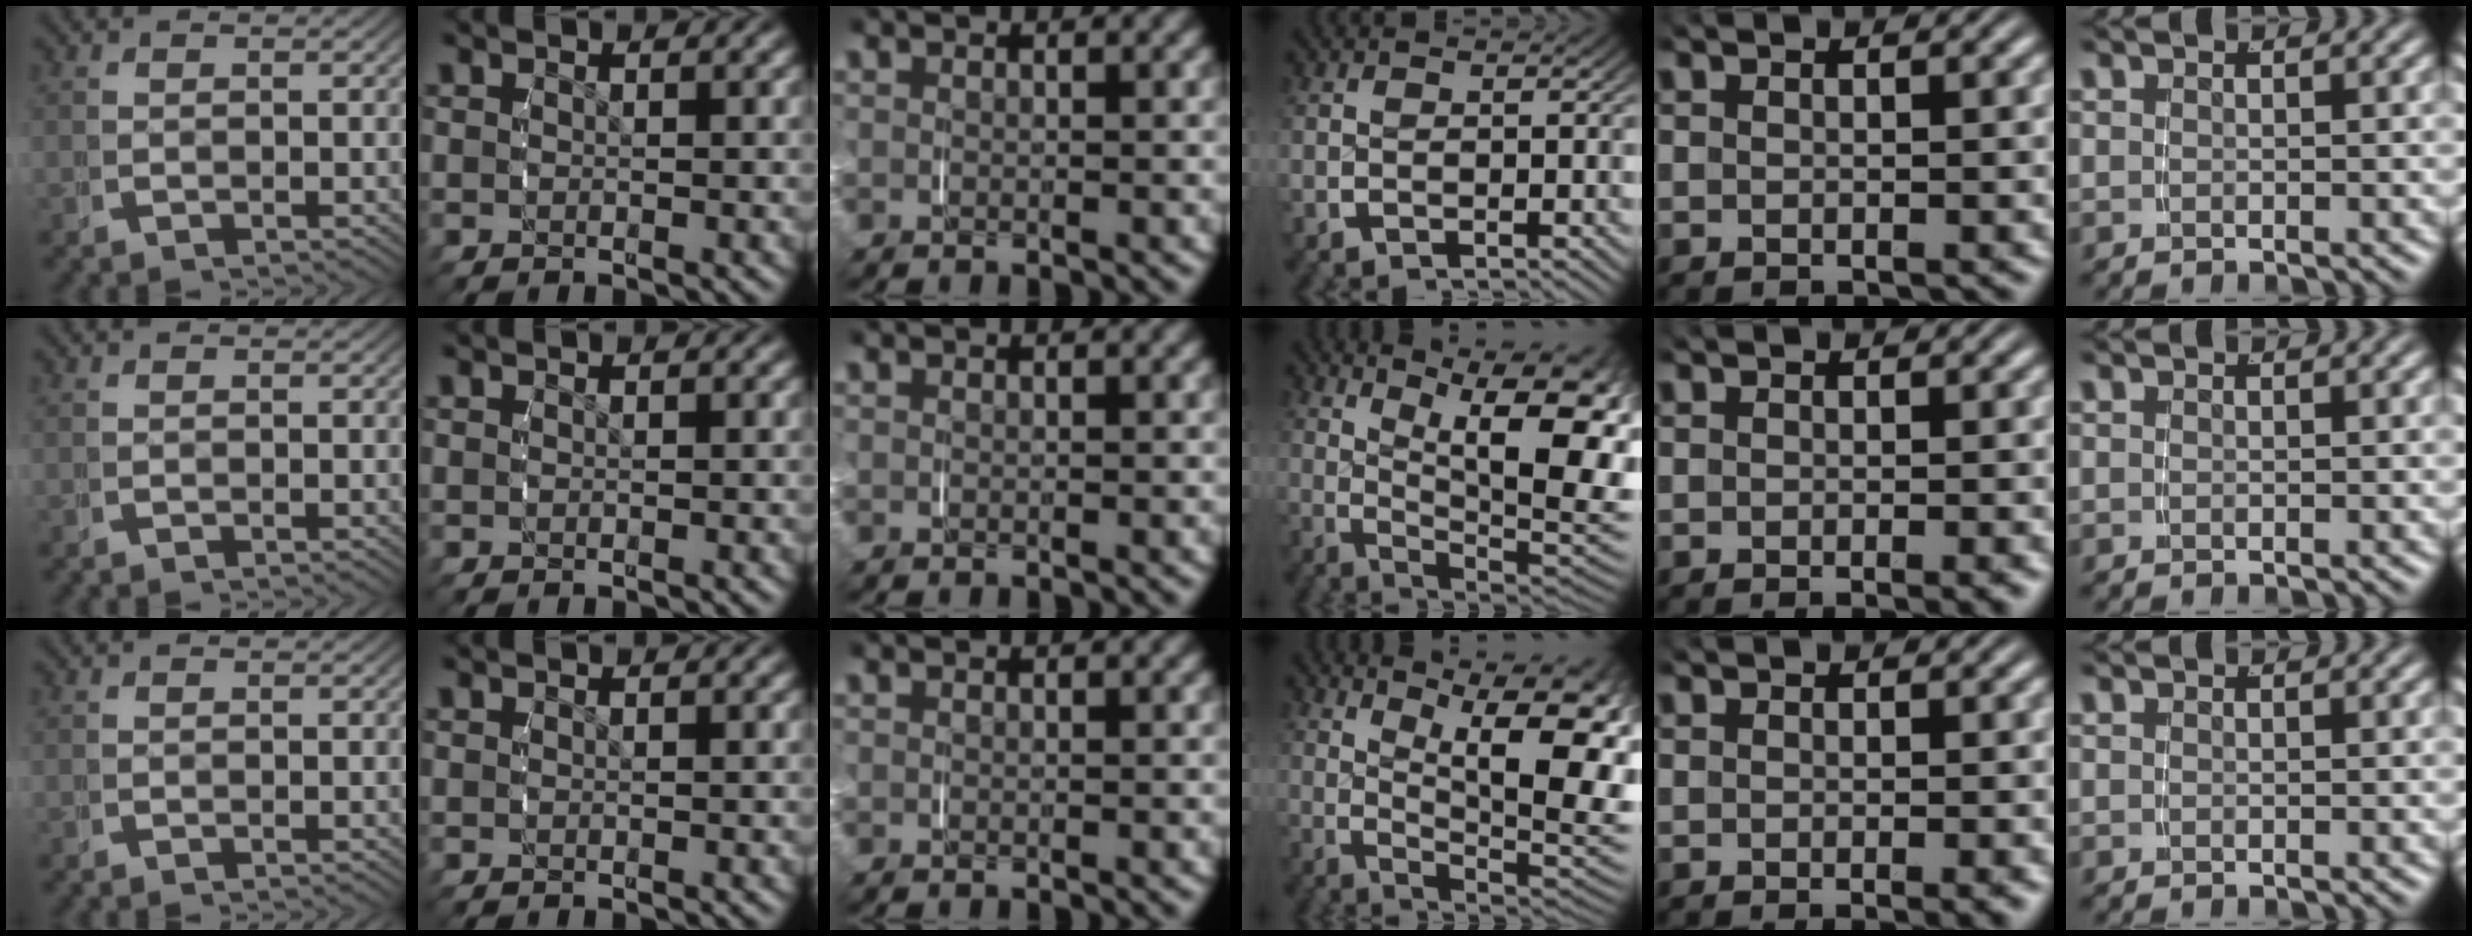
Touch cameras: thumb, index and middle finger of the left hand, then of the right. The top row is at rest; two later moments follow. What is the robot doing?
{"motion": "grasp_and_lifting", "object": "phone"}